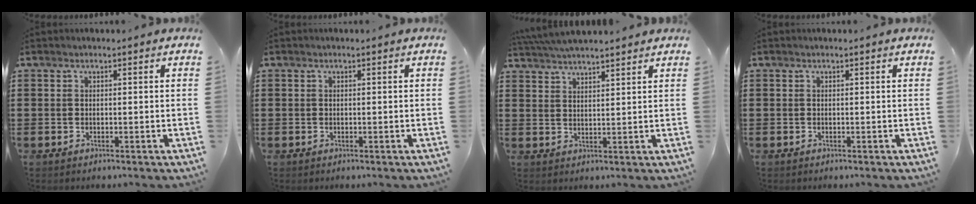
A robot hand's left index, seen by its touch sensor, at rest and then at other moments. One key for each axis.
{"total": 0.0}
{"total": 4.3, "fx": 4.2, "fy": 0.0, "fz": 1.0, "tx": -0.032, "ty": -0.010, "tz": 0.079}
{"total": 0.0}